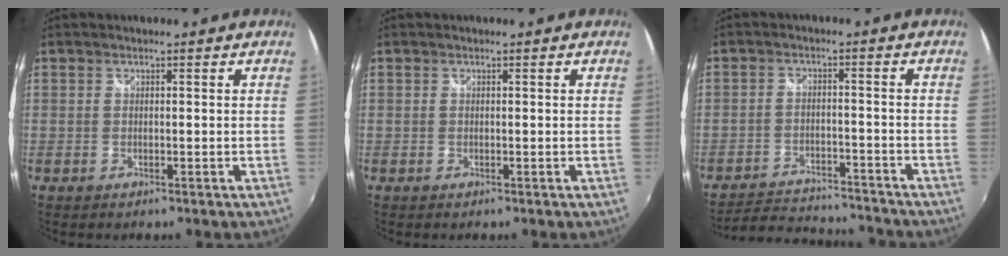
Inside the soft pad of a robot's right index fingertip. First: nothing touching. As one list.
[{"total": 0.0}, {"total": 14.1, "force": [-13.0, 3.3, 4.4], "torque": [-0.109, 0.003, -0.187]}]